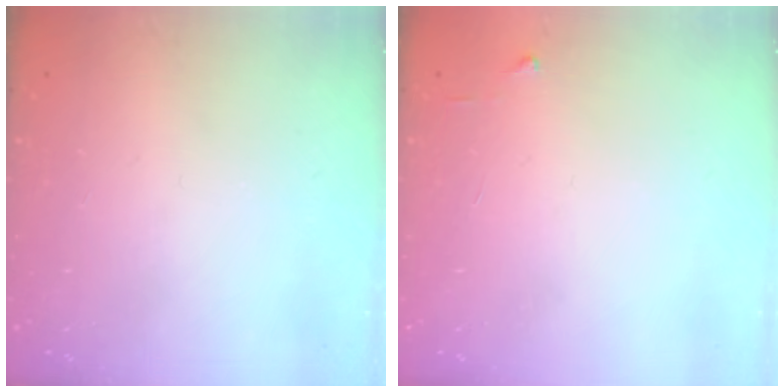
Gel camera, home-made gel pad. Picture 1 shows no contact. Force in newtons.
{"total": 3.7, "press": 3.6, "slide": 0.4}